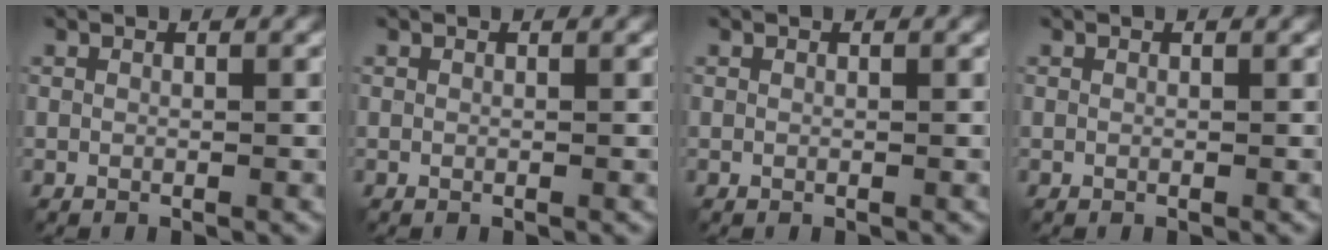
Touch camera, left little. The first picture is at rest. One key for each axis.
{"total": 0.0}
{"total": 0.0}
{"total": 0.0}